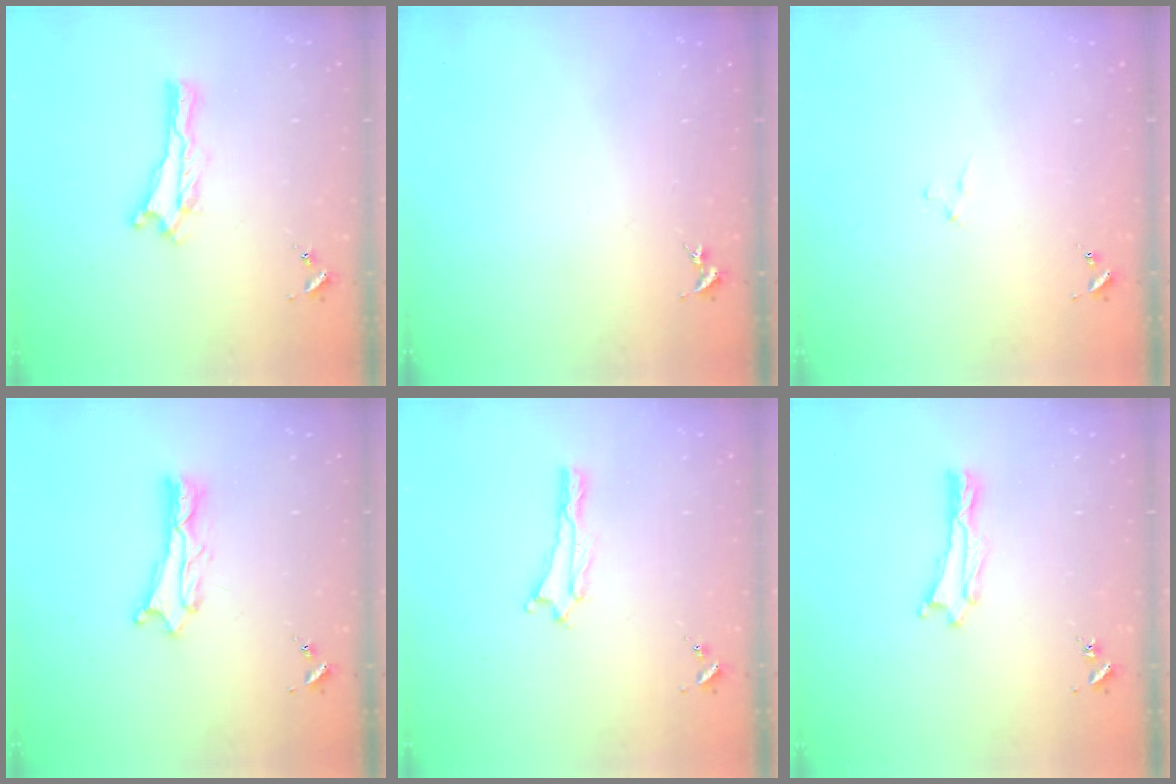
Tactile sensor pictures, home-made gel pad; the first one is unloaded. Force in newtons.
{"total": 0.0}
{"total": 2.0, "press": 2.0, "slide": 0.2}
{"total": 1.8, "press": 1.8, "slide": 0.2}
{"total": 0.0}
{"total": 0.6, "press": 0.6, "slide": 0.1}